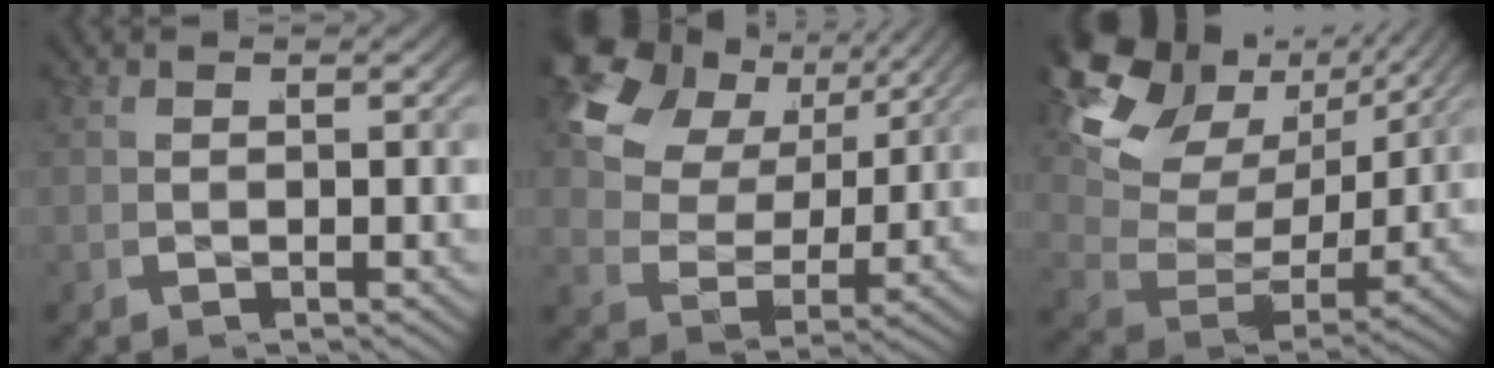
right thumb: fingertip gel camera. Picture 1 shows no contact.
{"total": 10.0, "force": [3.4, 7.3, 5.9], "torque": [-0.129, 0.004, 0.040]}
{"total": 9.4, "force": [3.6, 5.7, 6.5], "torque": [-0.135, -0.006, 0.051]}